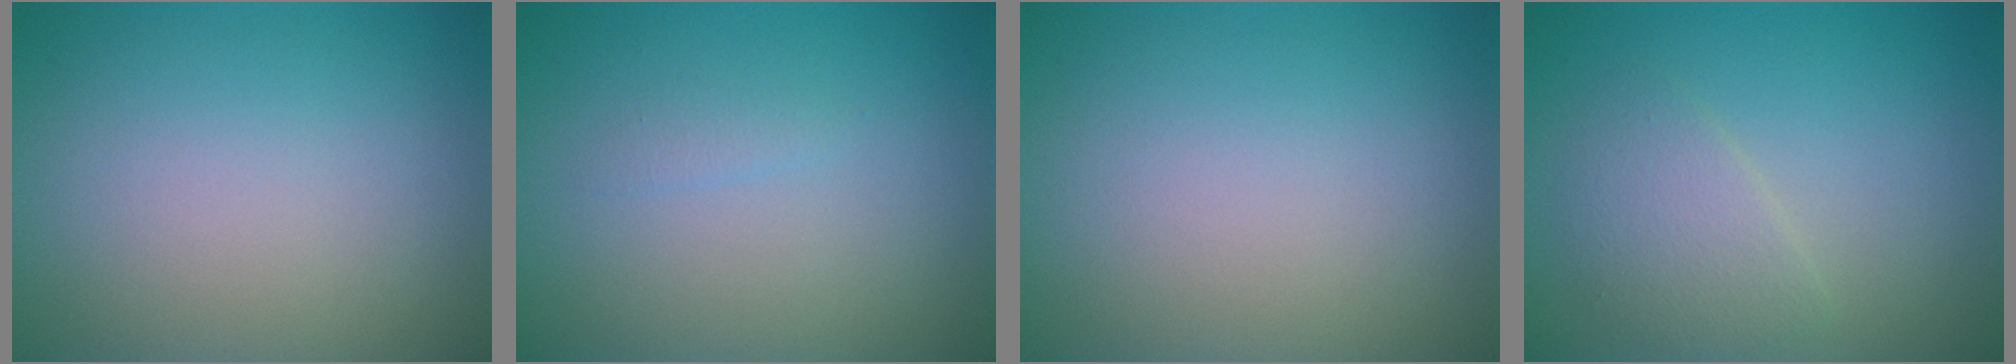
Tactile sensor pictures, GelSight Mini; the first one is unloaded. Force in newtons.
{"total": 0.7, "press": 0.7, "slide": 0.0}
{"total": 0.0}
{"total": 2.5, "press": 2.5, "slide": 0.1}